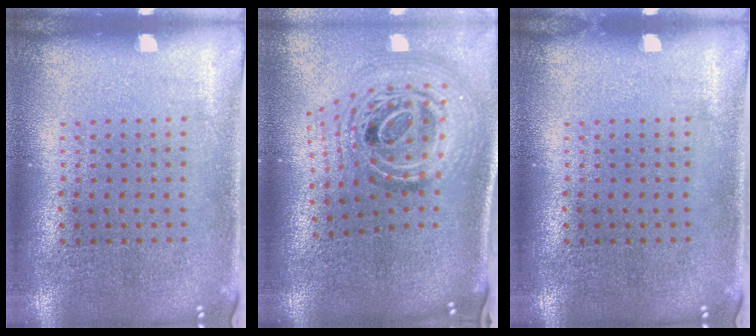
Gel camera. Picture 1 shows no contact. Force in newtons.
{"total": 2.3, "press": 1.7, "slide": 1.5}
{"total": 0.0}